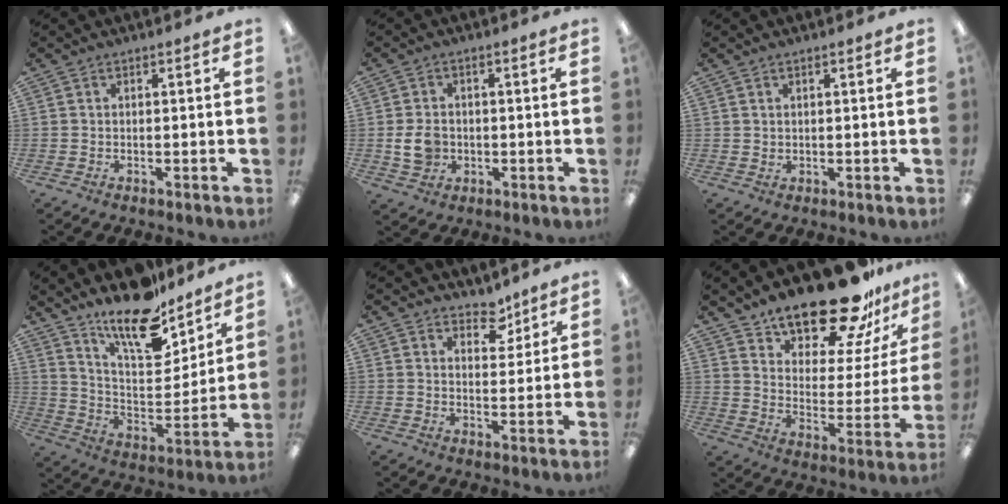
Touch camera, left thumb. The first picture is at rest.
{"total": 5.7, "force": [-0.7, 4.7, 3.1], "torque": [-0.062, 0.003, -0.014]}
{"total": 0.9, "force": [0.6, 0.5, 0.3], "torque": [-0.007, 0.001, 0.012]}
{"total": 16.5, "force": [13.8, 5.3, 7.4], "torque": [-0.135, -0.099, 0.242]}
{"total": 5.7, "force": [4.5, 3.0, 1.8], "torque": [-0.009, -0.029, 0.076]}
{"total": 21.2, "force": [17.8, 6.8, 9.2], "torque": [-0.138, -0.133, 0.301]}